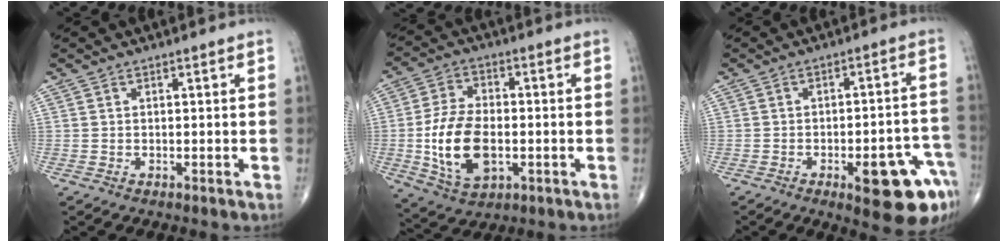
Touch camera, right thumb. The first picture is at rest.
{"total": 14.0, "force": [-2.2, 8.1, 11.2], "torque": [-0.208, 0.004, -0.033]}
{"total": 14.3, "force": [-6.7, 4.3, 11.9], "torque": [-0.102, 0.036, -0.074]}